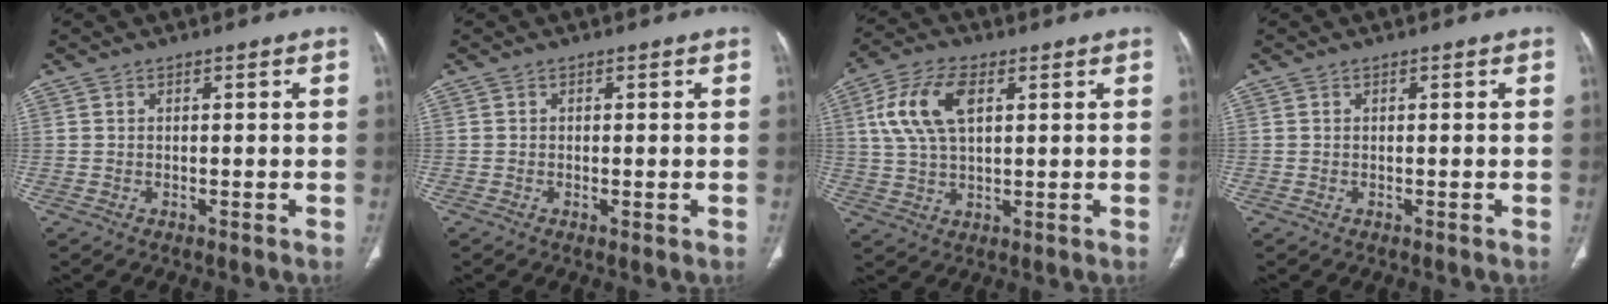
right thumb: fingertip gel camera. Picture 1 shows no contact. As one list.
[{"total": 0.8, "force": [-0.2, 0.3, 0.7], "torque": [-0.016, -0.003, -0.004]}, {"total": 11.2, "force": [3.4, 5.9, 8.9], "torque": [-0.185, 0.008, 0.065]}, {"total": 0.0}]